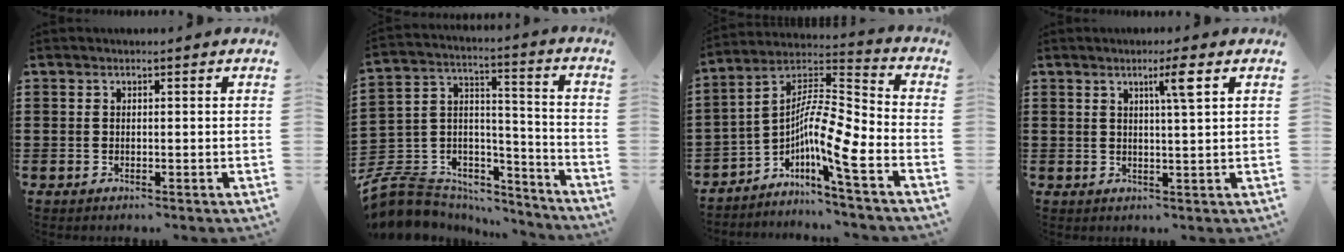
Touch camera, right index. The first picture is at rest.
{"total": 7.1, "force": [-5.2, 4.7, 1.2], "torque": [-0.047, -0.004, -0.097]}
{"total": 9.4, "force": [-3.6, 1.3, 8.6], "torque": [-0.181, -0.038, -0.080]}
{"total": 3.7, "force": [1.7, -0.3, 3.3], "torque": [-0.054, -0.011, 0.023]}